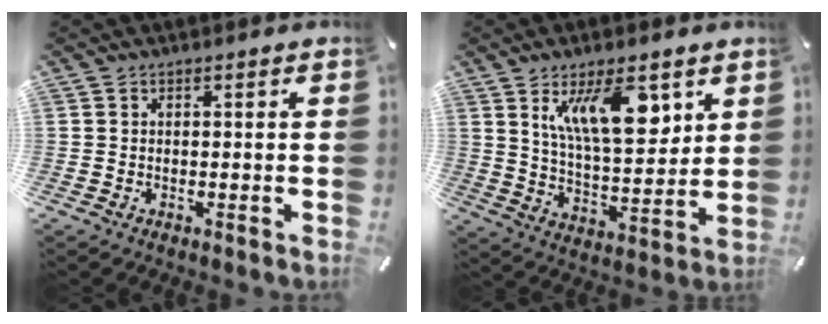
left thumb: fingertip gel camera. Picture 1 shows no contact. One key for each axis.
{"total": 16.1, "fx": 8.2, "fy": 7.0, "fz": 12.0, "tx": -0.199, "ty": -0.029, "tz": 0.135}